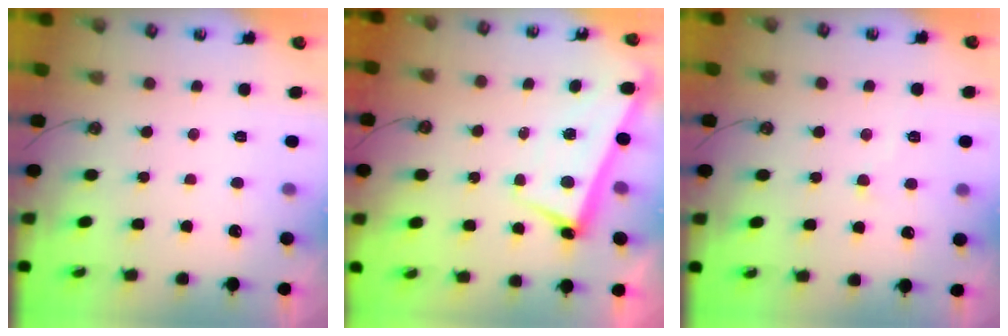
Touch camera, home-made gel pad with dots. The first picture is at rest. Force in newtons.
{"total": 2.5, "press": 2.4, "slide": 0.7}
{"total": 2.9, "press": 2.9, "slide": 0.5}